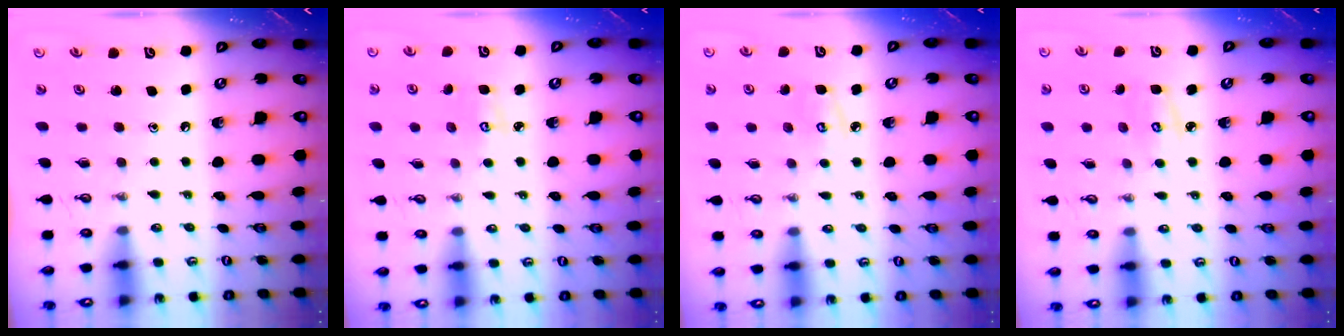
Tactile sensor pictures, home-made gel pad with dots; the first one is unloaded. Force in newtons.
{"total": 3.1, "press": 3.1, "slide": 0.4}
{"total": 4.9, "press": 4.9, "slide": 0.4}
{"total": 4.4, "press": 4.4, "slide": 0.5}